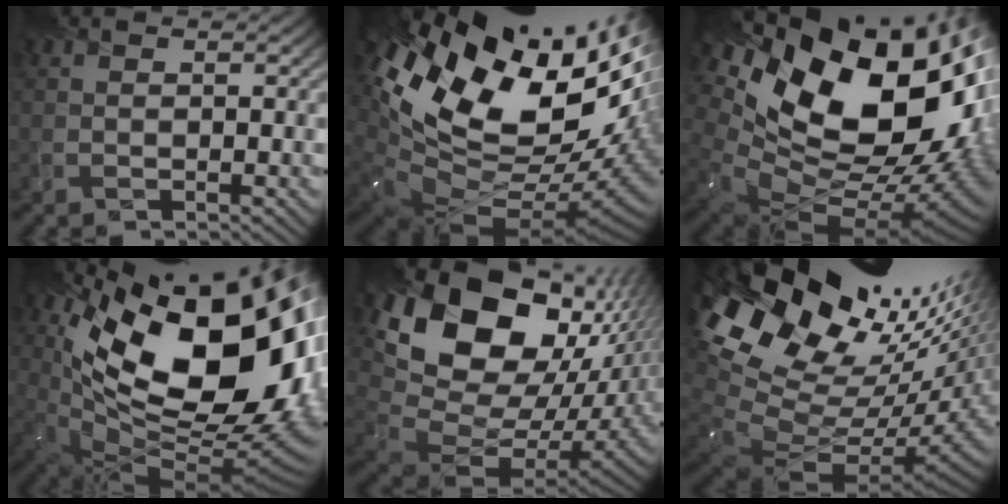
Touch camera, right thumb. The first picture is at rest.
{"total": 19.5, "force": [5.3, 11.9, 14.6], "torque": [-0.268, -0.008, 0.136]}
{"total": 21.4, "force": [5.2, 13.6, 15.7], "torque": [-0.292, -0.033, 0.135]}
{"total": 20.9, "force": [5.1, 11.5, 16.7], "torque": [-0.293, -0.019, 0.123]}
{"total": 18.5, "force": [5.7, 12.4, 12.5], "torque": [-0.254, -0.015, 0.126]}
{"total": 18.9, "force": [6.5, 10.4, 14.4], "torque": [-0.256, 0.001, 0.157]}